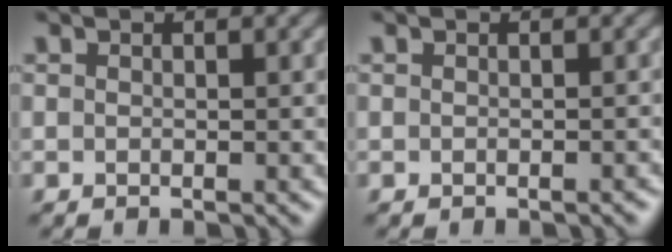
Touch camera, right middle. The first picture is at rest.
{"total": 0.6, "force": [-0.4, 0.1, 0.4], "torque": [-0.003, 0.002, -0.005]}